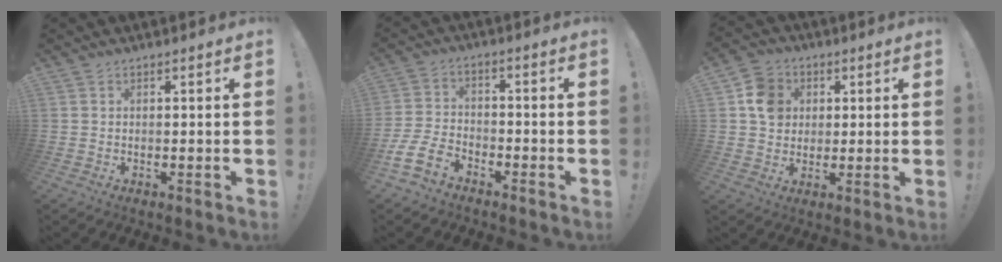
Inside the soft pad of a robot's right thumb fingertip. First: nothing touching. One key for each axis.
{"total": 9.9, "fx": -6.6, "fy": 5.6, "fz": 4.8, "tx": -0.104, "ty": 0.030, "tz": -0.121}
{"total": 9.9, "fx": 2.3, "fy": 8.8, "fz": 3.8, "tx": -0.046, "ty": 0.003, "tz": 0.049}